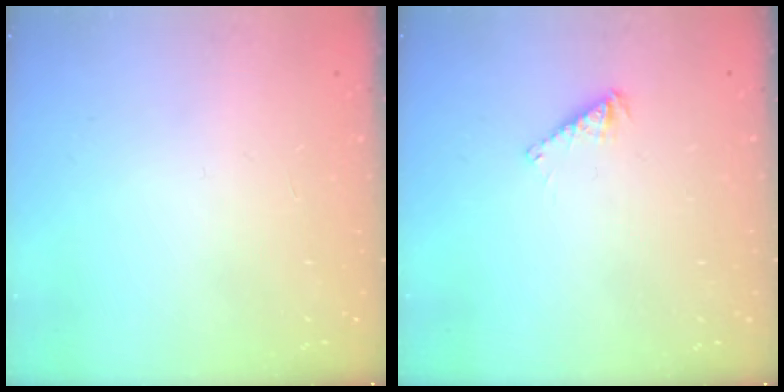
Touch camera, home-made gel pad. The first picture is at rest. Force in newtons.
{"total": 4.2, "press": 4.2, "slide": 0.5}